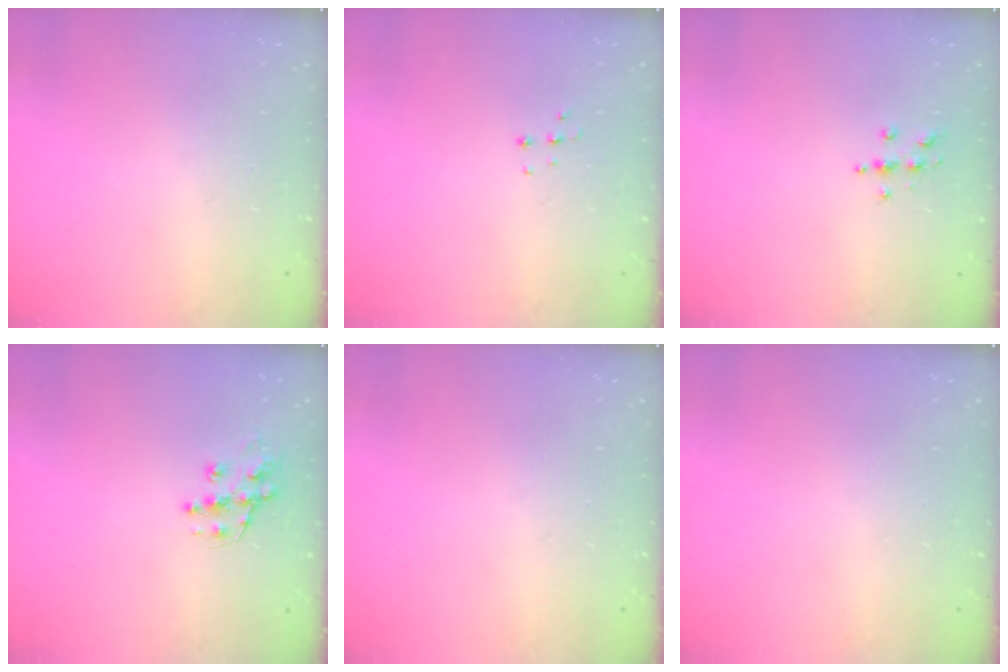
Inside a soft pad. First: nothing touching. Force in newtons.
{"total": 3.8, "press": 3.8, "slide": 0.3}
{"total": 3.9, "press": 3.8, "slide": 0.5}
{"total": 10.2, "press": 10.2, "slide": 0.8}
{"total": 0.0}
{"total": 0.0}